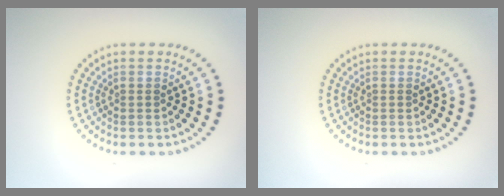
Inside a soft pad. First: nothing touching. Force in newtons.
{"total": 0.0}